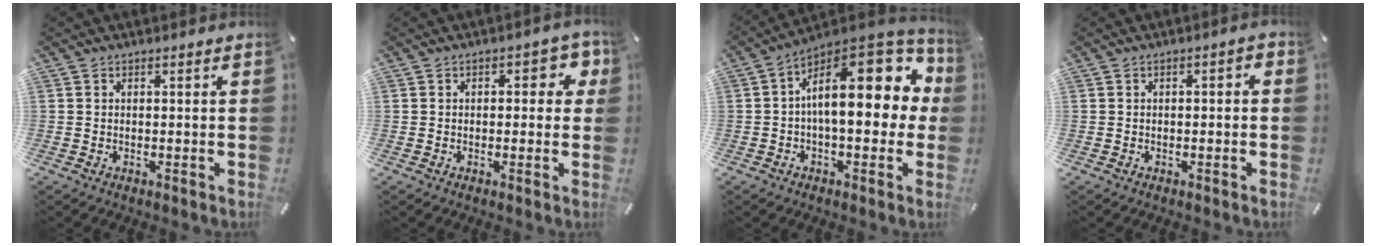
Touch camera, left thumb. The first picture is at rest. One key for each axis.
{"total": 5.4, "fx": 1.0, "fy": 3.1, "fz": 4.3, "tx": -0.047, "ty": 0.000, "tz": 0.008}
{"total": 22.2, "fx": 4.0, "fy": 10.8, "fz": 19.0, "tx": -0.273, "ty": -0.030, "tz": 0.072}
{"total": 1.7, "fx": -0.7, "fy": 0.7, "fz": 1.4, "tx": -0.023, "ty": 0.006, "tz": -0.013}